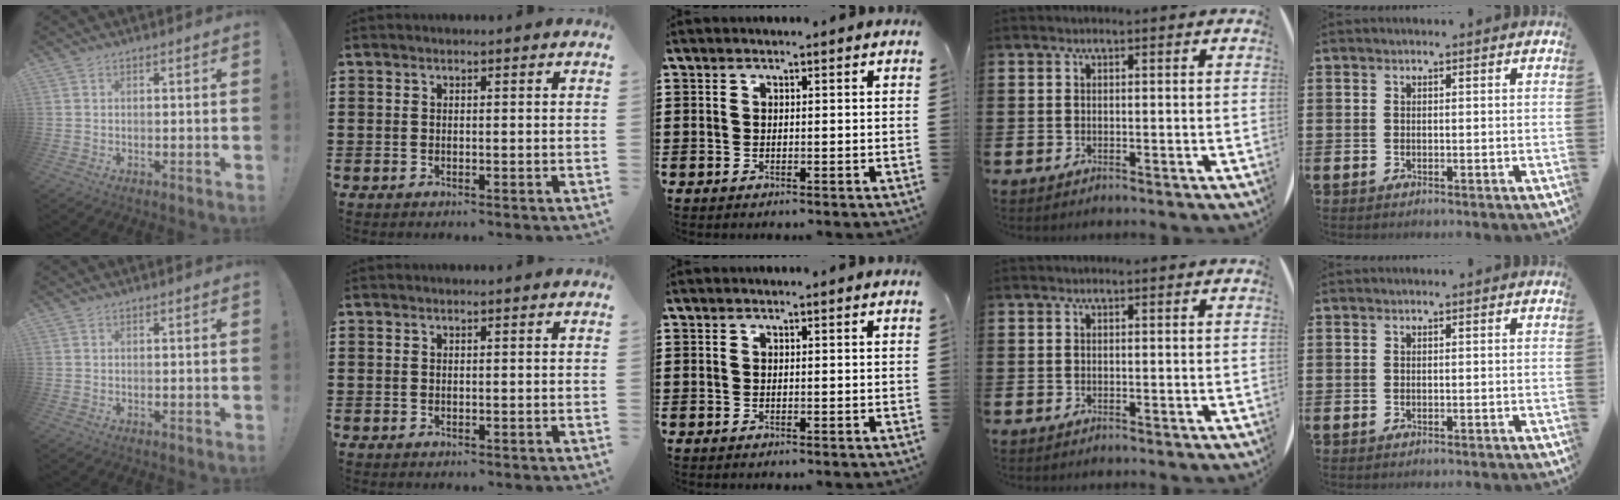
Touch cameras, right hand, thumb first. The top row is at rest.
{}